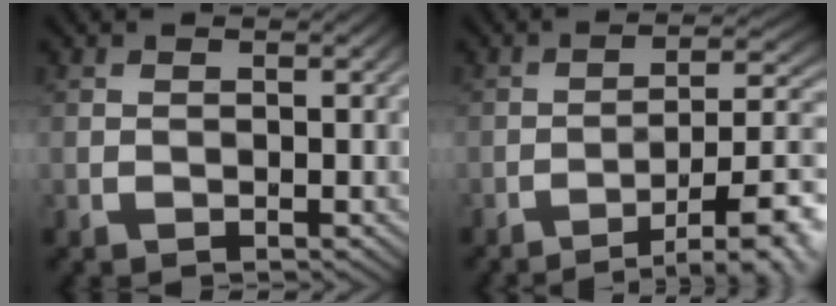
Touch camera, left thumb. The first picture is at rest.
{"total": 11.4, "force": [-6.1, 3.0, 9.2], "torque": [-0.127, 0.006, -0.088]}